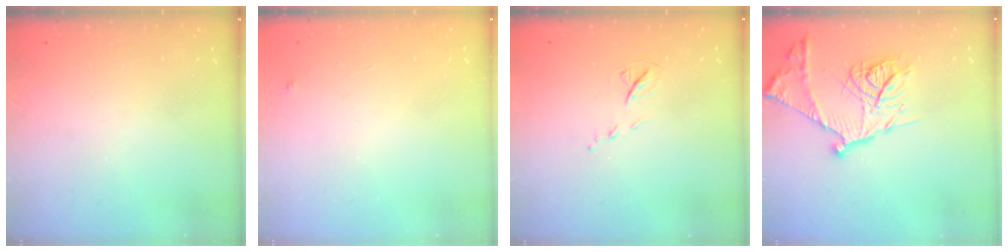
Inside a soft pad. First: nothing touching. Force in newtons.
{"total": 4.0, "press": 4.0, "slide": 0.2}
{"total": 6.2, "press": 6.2, "slide": 0.7}
{"total": 18.1, "press": 18.0, "slide": 1.6}